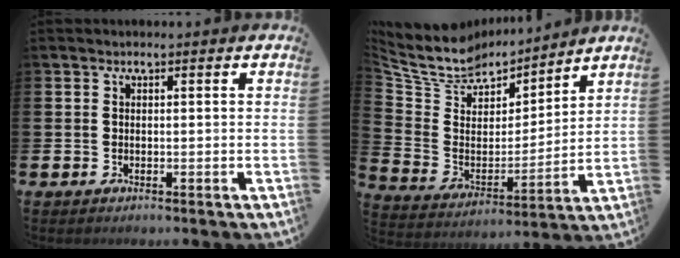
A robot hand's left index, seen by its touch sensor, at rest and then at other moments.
{"total": 8.5, "force": [7.9, 3.0, 0.6], "torque": [-0.069, -0.062, 0.139]}